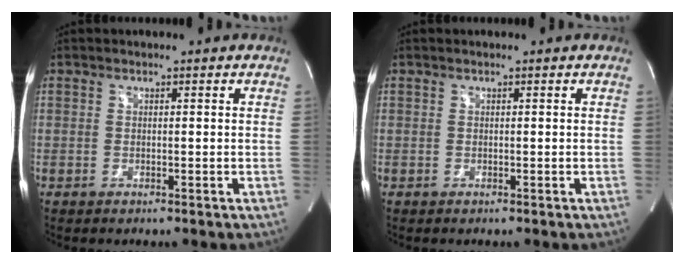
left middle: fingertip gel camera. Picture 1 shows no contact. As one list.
[{"total": 0.0}]